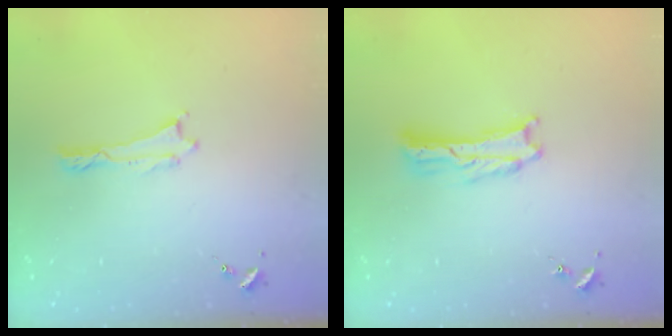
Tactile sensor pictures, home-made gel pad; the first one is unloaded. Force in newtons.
{"total": 2.8, "press": 2.7, "slide": 0.4}